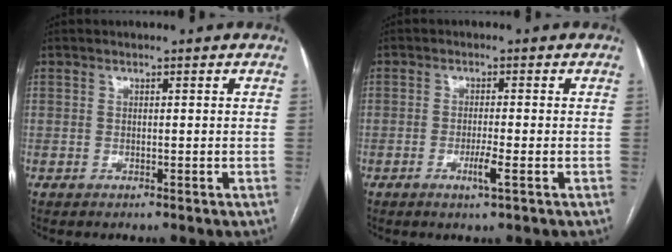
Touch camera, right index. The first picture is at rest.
{"total": 2.9, "force": [-1.2, -0.2, 2.6], "torque": [-0.048, -0.005, -0.022]}